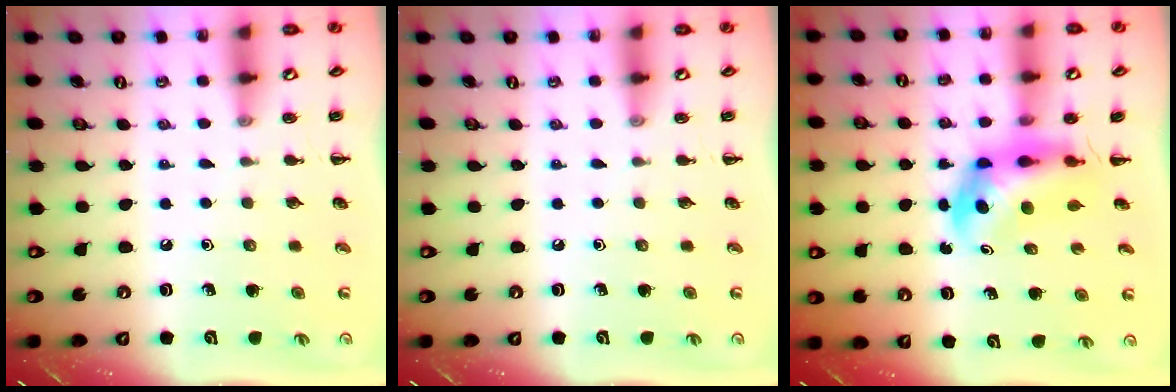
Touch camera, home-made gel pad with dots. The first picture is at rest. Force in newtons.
{"total": 0.0}
{"total": 6.4, "press": 6.2, "slide": 1.5}